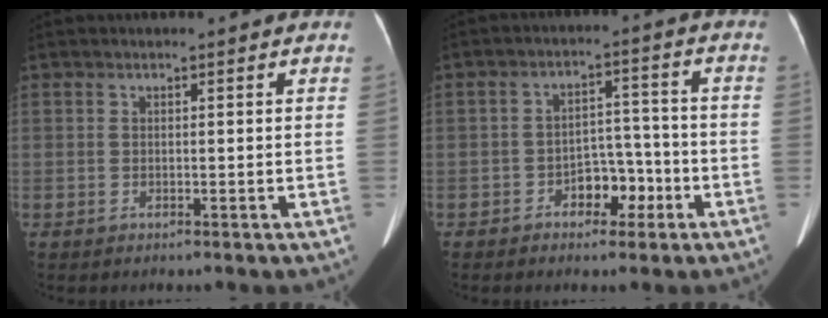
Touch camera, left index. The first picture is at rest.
{"total": 5.5, "force": [-2.8, 3.3, 3.4], "torque": [-0.048, 0.022, -0.044]}